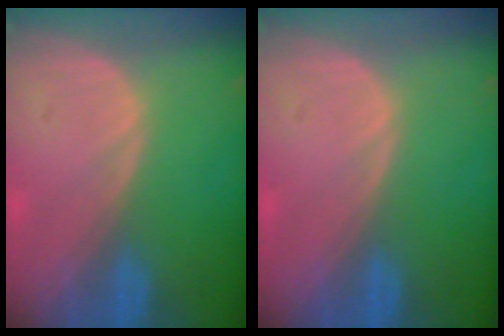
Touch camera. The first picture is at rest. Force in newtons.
{"total": 0.0}